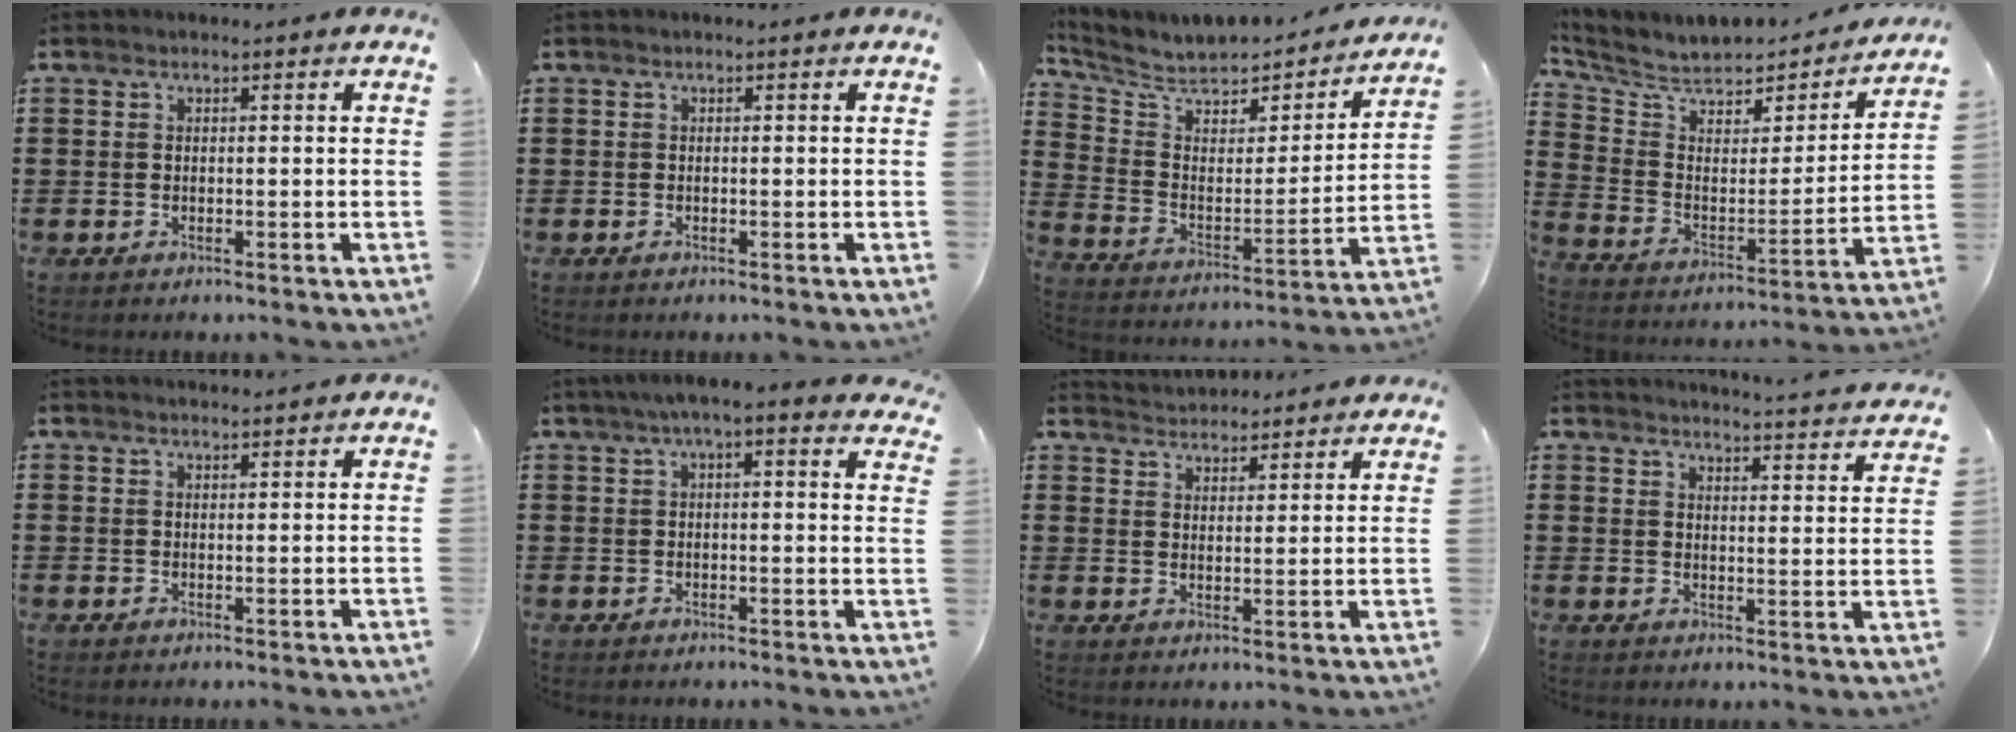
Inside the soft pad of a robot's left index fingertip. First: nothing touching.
{"total": 0.0}
{"total": 5.9, "force": [5.1, 2.3, 1.8], "torque": [-0.068, -0.040, 0.083]}
{"total": 6.2, "force": [5.2, 2.4, 2.2], "torque": [-0.076, -0.040, 0.087]}
{"total": 1.0, "force": [1.0, 0.1, 0.2], "torque": [-0.005, -0.001, 0.019]}
{"total": 3.9, "force": [2.7, 0.4, 2.8], "torque": [-0.062, 0.002, 0.047]}
{"total": 2.5, "force": [2.4, 0.2, -0.3], "torque": [-0.001, -0.004, 0.046]}
{"total": 3.7, "force": [3.6, -0.6, 0.3], "torque": [-0.014, -0.034, 0.060]}